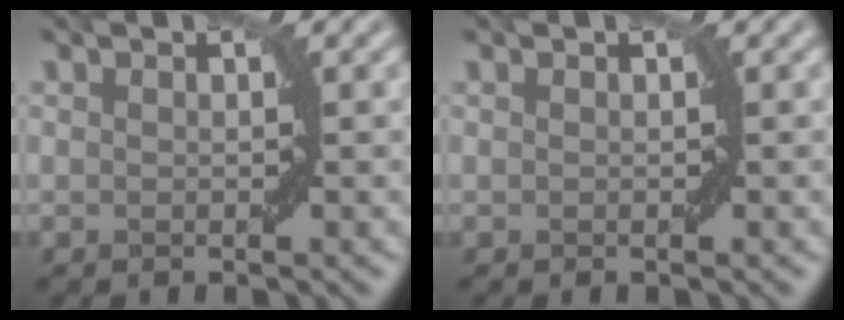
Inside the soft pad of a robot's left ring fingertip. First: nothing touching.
{"total": 0.0}